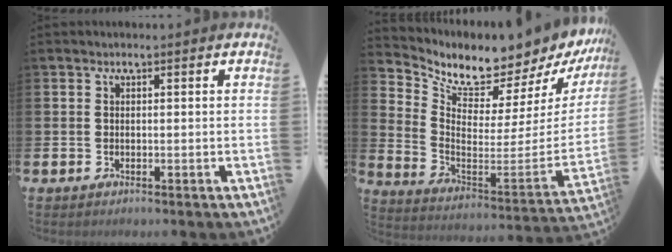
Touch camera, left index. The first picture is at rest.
{"total": 6.7, "force": [6.2, 1.9, 1.6], "torque": [-0.060, -0.074, 0.098]}